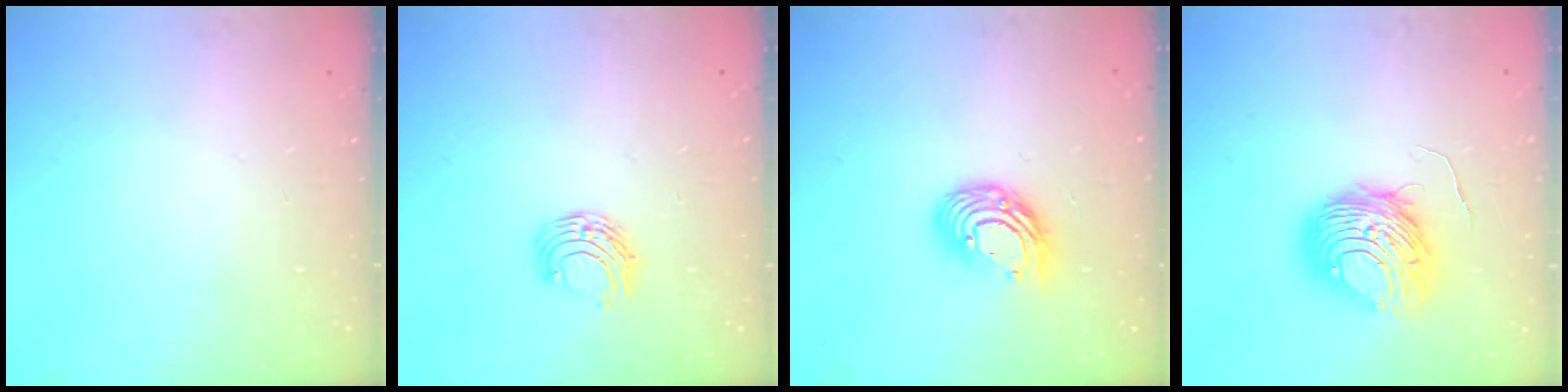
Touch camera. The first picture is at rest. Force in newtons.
{"total": 6.7, "press": 6.6, "slide": 0.8}
{"total": 11.6, "press": 11.5, "slide": 1.2}
{"total": 10.3, "press": 10.3, "slide": 1.0}